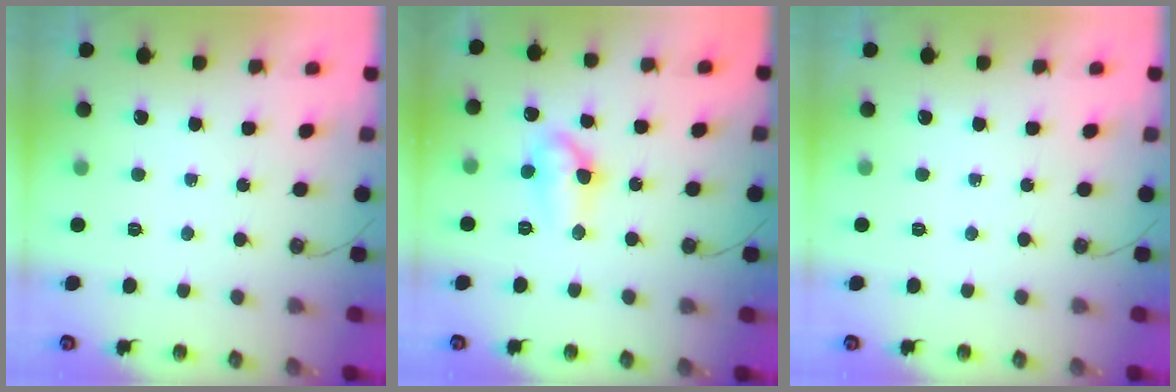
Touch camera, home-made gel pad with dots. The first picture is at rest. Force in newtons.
{"total": 9.0, "press": 9.0, "slide": 0.8}
{"total": 0.0}